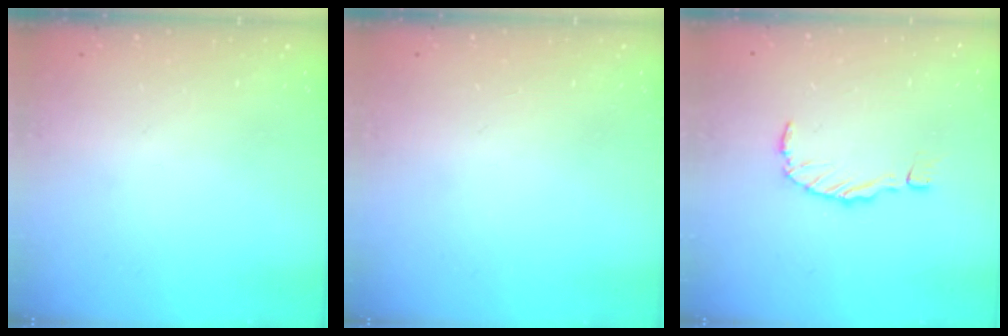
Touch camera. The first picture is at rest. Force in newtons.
{"total": 0.0}
{"total": 0.0}